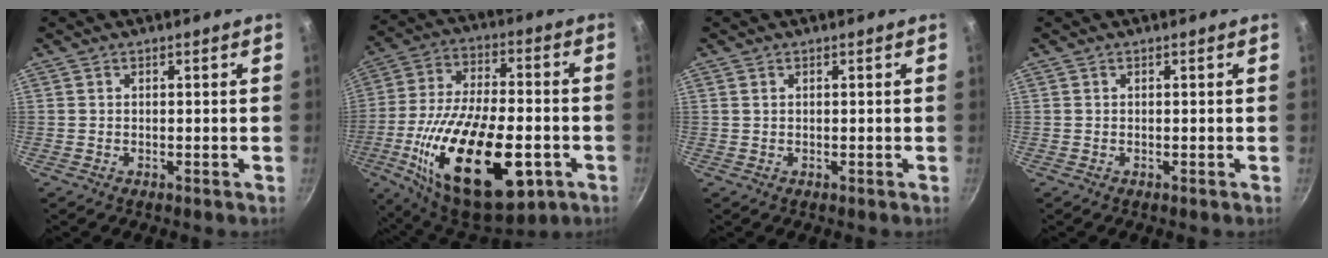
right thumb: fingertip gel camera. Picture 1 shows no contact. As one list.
[{"total": 29.9, "force": [-9.1, 14.1, 24.7], "torque": [-0.420, 0.012, -0.139]}, {"total": 0.6, "force": [0.3, 0.4, 0.4], "torque": [-0.008, 0.001, 0.006]}, {"total": 0.0}]